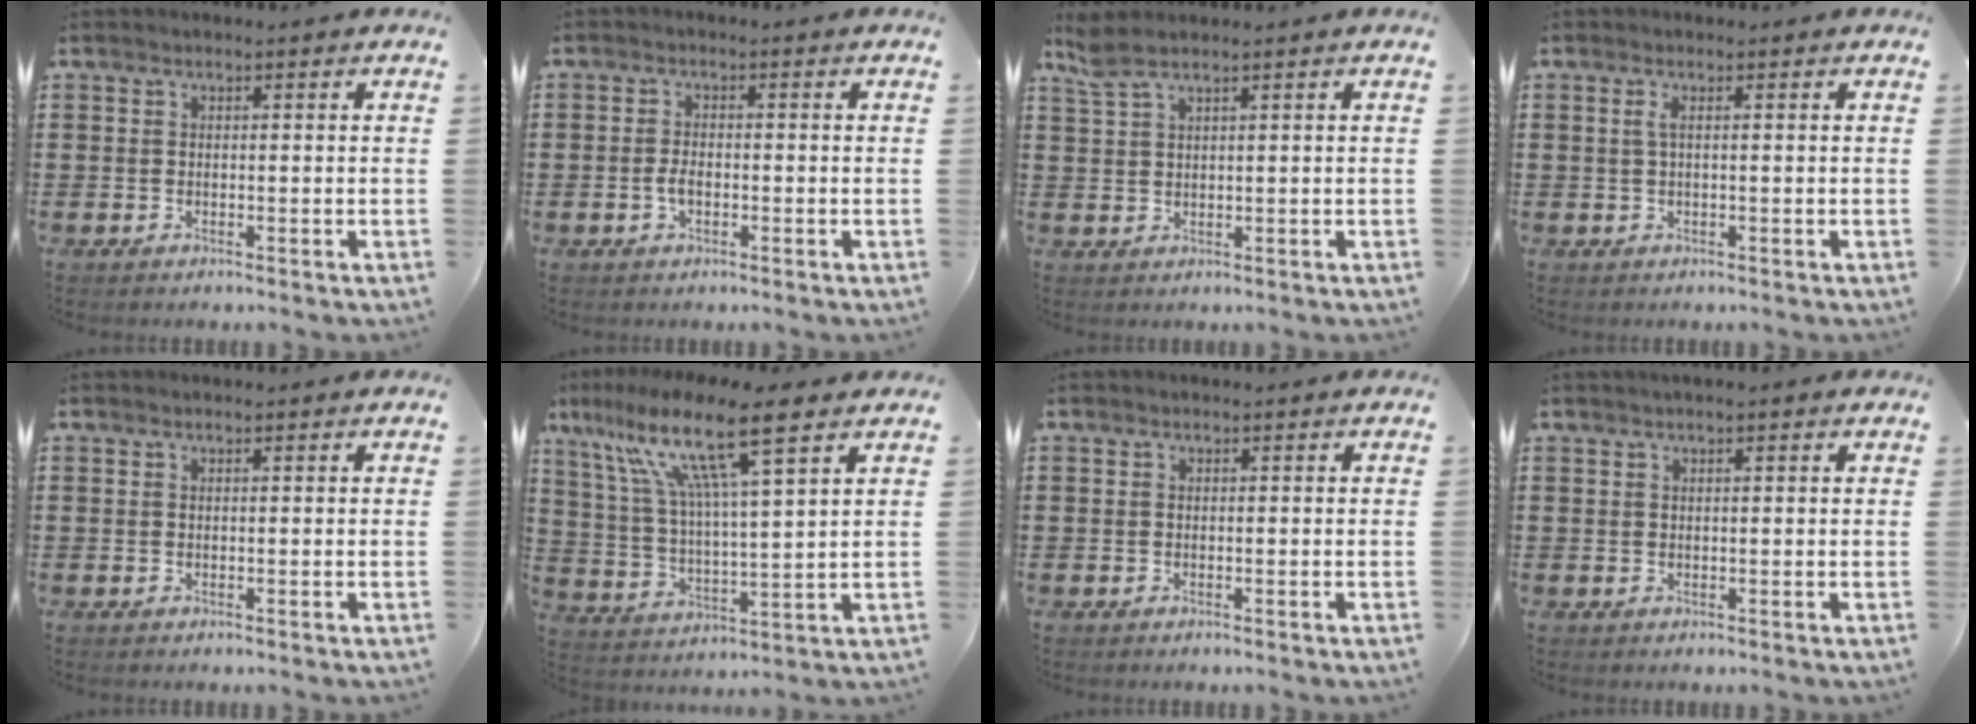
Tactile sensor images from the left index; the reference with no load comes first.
{"total": 2.3, "force": [-0.7, 1.1, 1.9], "torque": [-0.052, -0.003, -0.019]}
{"total": 2.5, "force": [1.7, 0.5, 1.8], "torque": [-0.039, 0.001, 0.030]}
{"total": 1.2, "force": [0.1, 0.1, 1.2], "torque": [-0.024, -0.001, 0.001]}
{"total": 0.0}
{"total": 13.0, "force": [8.4, 1.2, 9.9], "torque": [-0.207, -0.034, 0.133]}
{"total": 0.0}
{"total": 0.9, "force": [0.5, 0.0, 0.7], "torque": [-0.014, 0.002, 0.009]}